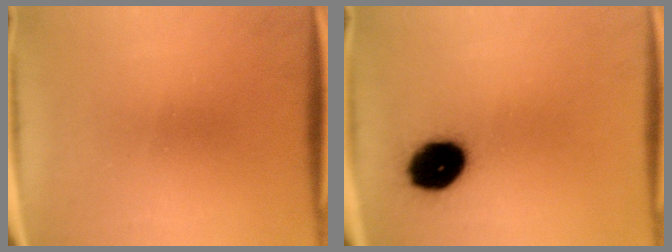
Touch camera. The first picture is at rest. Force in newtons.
{"total": 12.7}